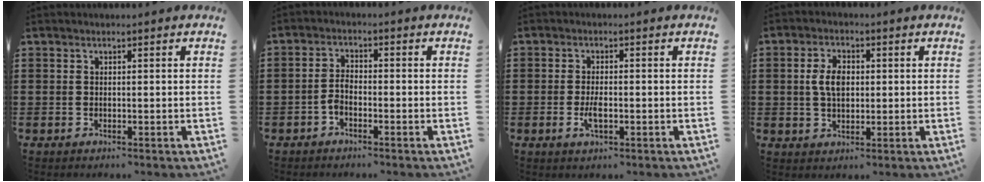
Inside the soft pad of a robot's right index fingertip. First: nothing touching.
{"total": 2.4, "force": [-1.5, 0.9, 1.6], "torque": [-0.043, 0.002, -0.032]}
{"total": 3.0, "force": [-0.8, 0.9, 2.7], "torque": [-0.056, -0.005, -0.015]}
{"total": 4.8, "force": [0.5, 2.9, 3.8], "torque": [-0.087, 0.010, 0.004]}